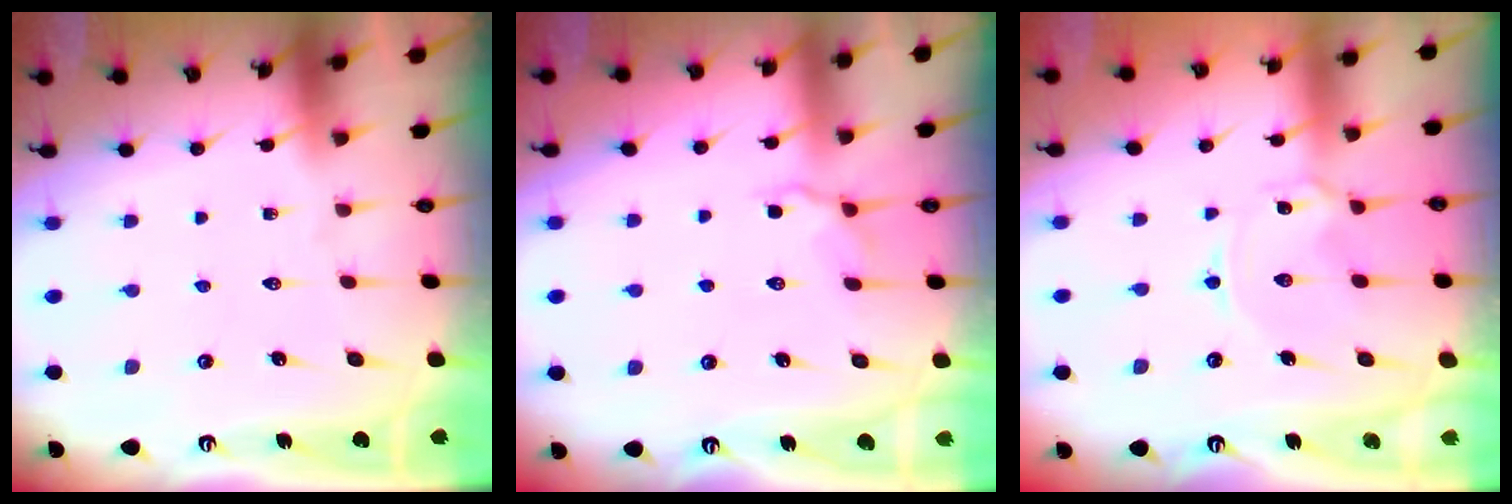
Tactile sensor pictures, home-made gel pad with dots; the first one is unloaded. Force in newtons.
{"total": 5.6, "press": 5.2, "slide": 2.0}
{"total": 2.0, "press": 2.0, "slide": 0.1}